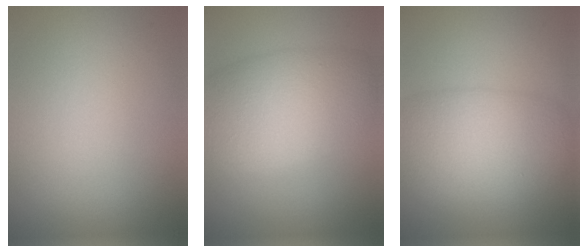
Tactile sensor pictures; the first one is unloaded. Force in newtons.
{"total": 7.7, "press": 7.7, "slide": 0.2}
{"total": 7.3, "press": 7.3, "slide": 0.3}